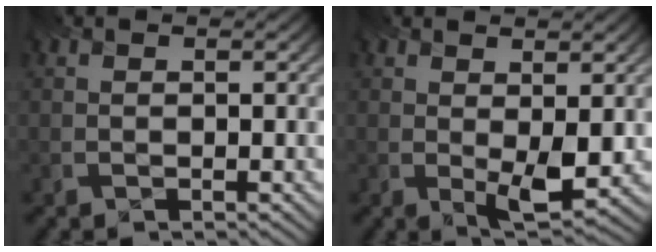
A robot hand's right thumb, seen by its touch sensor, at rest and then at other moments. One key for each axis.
{"total": 3.9, "fx": 0.3, "fy": 1.4, "fz": 3.7, "tx": -0.070, "ty": -0.012, "tz": 0.012}